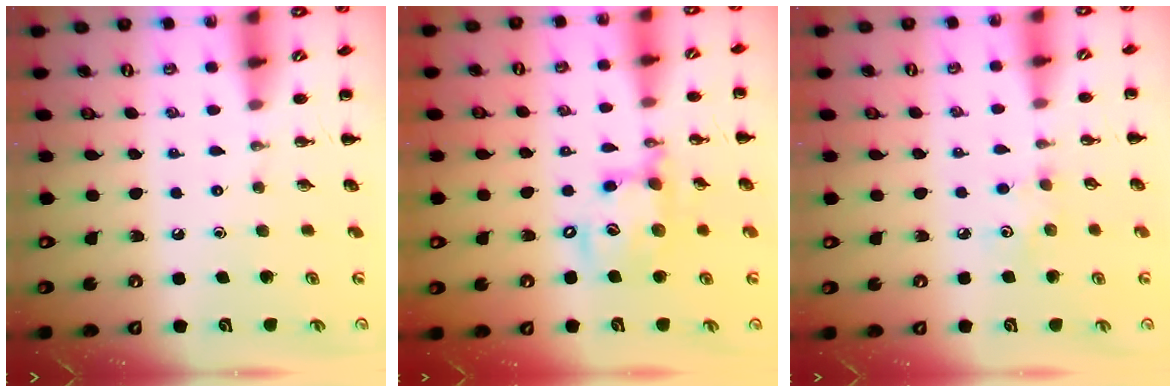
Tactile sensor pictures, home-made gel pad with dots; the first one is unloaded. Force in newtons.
{"total": 12.8, "press": 12.5, "slide": 2.8}
{"total": 3.6, "press": 3.5, "slide": 0.9}